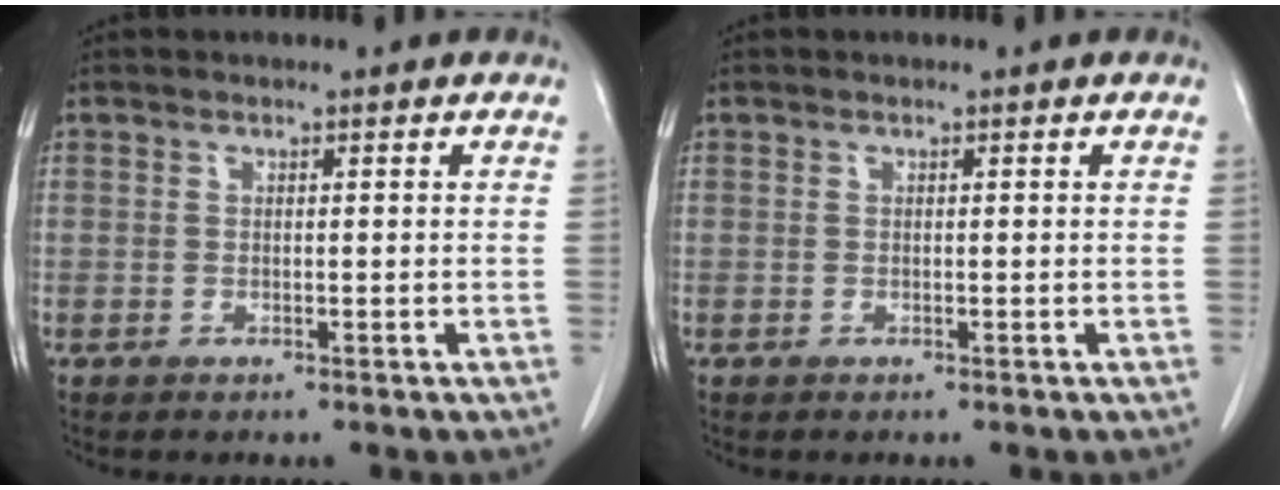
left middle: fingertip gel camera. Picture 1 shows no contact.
{"total": 0.0}